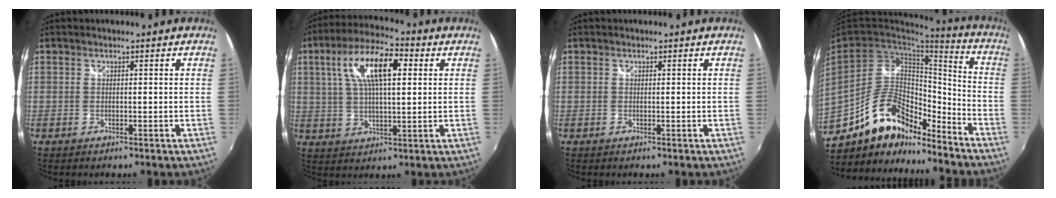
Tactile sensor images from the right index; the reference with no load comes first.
{"total": 13.2, "force": [4.2, 4.9, 11.6], "torque": [-0.214, 0.026, 0.070]}
{"total": 0.0}
{"total": 18.9, "force": [-13.3, 9.3, 9.6], "torque": [-0.199, 0.024, -0.215]}